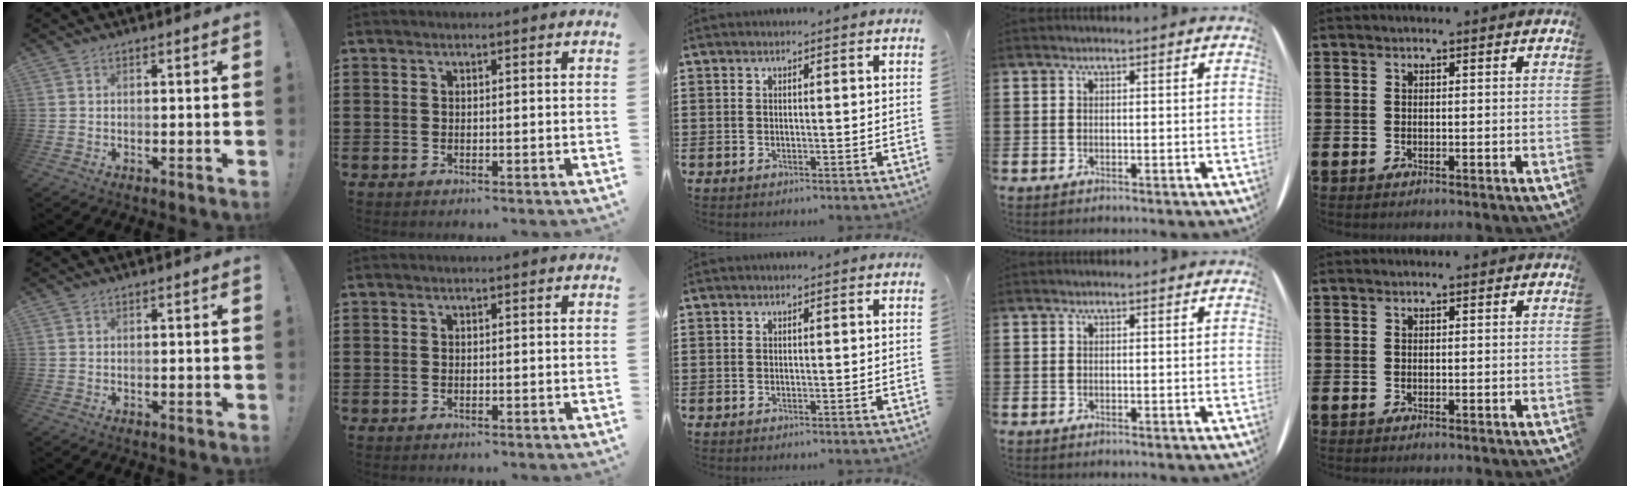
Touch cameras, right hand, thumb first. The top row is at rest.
{}